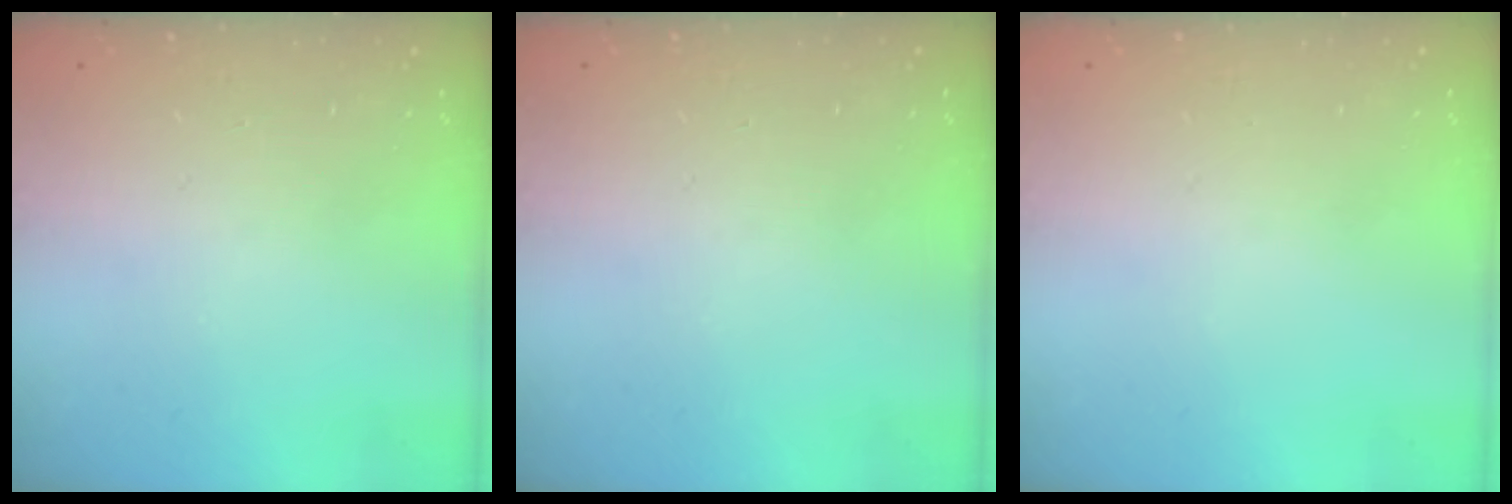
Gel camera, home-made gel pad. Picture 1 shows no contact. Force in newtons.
{"total": 0.0}
{"total": 0.0}